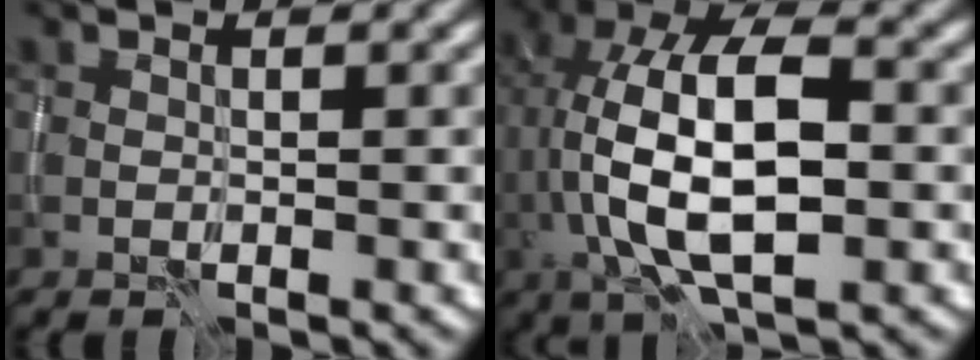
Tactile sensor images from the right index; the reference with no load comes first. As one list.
[{"total": 11.8, "force": [-0.2, 5.2, 10.6], "torque": [-0.196, 0.020, -0.013]}]